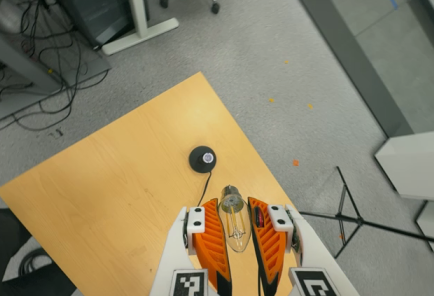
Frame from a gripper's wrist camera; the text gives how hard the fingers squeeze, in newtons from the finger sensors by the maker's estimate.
{"total": 19.4, "left": 22.0, "right": 16.8}